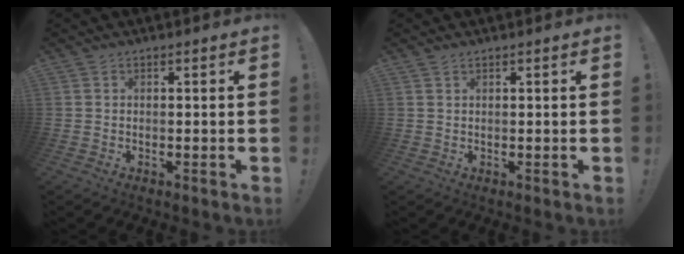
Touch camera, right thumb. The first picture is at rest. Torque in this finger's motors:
{"motor_torque": [0.23, 0.04, 0.07, 0.14, 0.02]}